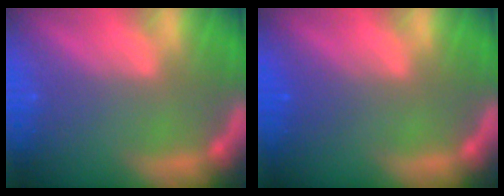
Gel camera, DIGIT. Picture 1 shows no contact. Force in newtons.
{"total": 1.5}